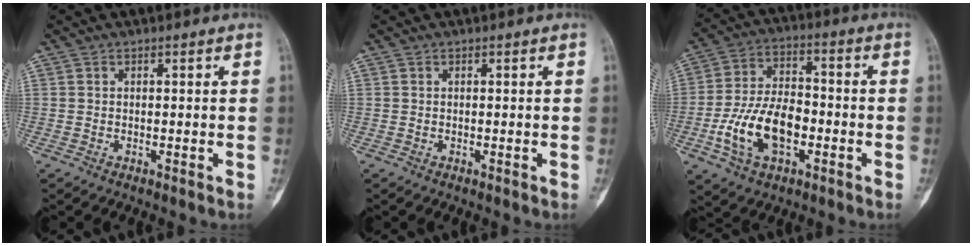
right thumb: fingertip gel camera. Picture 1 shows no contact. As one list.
[{"total": 0.0}, {"total": 14.4, "force": [-4.1, 8.3, 11.0], "torque": [-0.202, 0.029, -0.074]}]